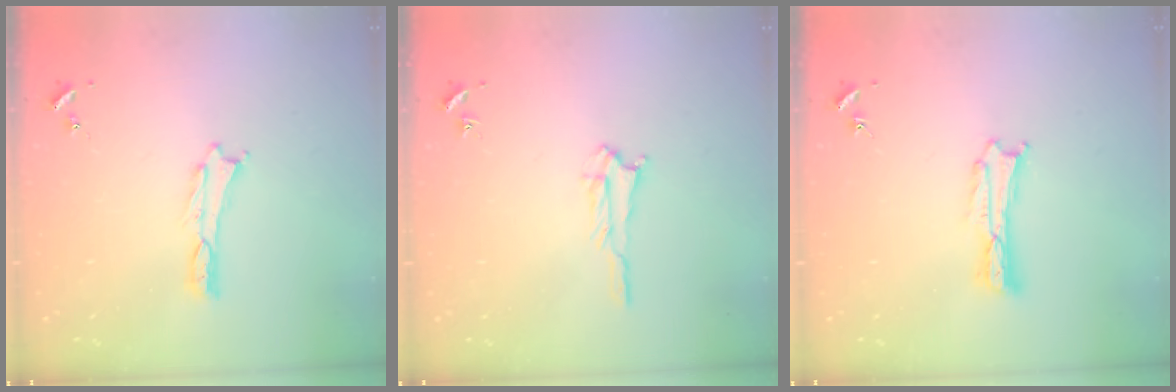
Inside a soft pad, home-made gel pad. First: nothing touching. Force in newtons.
{"total": 1.6, "press": 1.6, "slide": 0.3}
{"total": 0.6, "press": 0.6, "slide": 0.2}